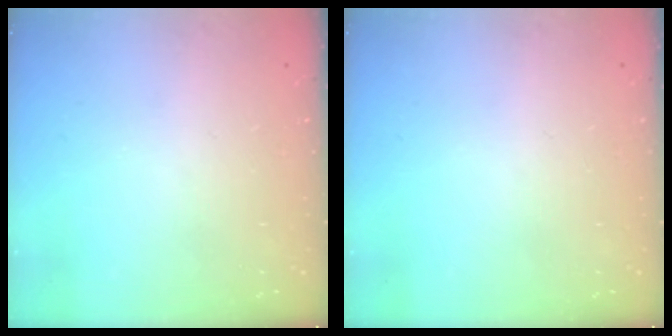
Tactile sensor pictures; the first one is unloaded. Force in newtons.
{"total": 0.0}